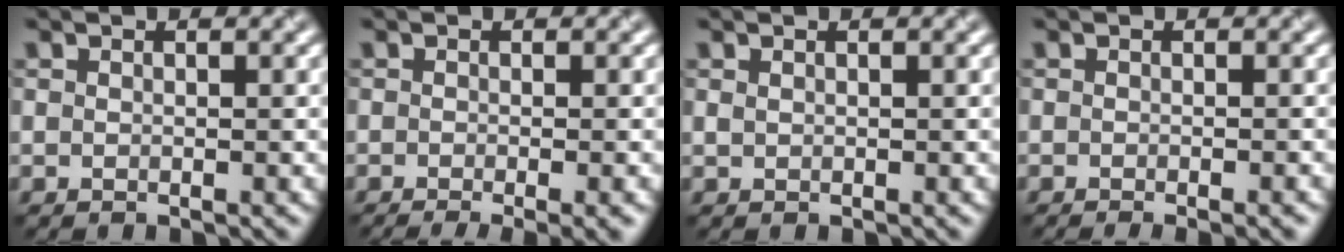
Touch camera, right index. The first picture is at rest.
{"total": 3.3, "force": [-1.8, 0.7, 2.7], "torque": [-0.039, -0.014, -0.024]}
{"total": 0.0}
{"total": 1.7, "force": [-1.3, 0.1, 1.1], "torque": [-0.015, -0.010, -0.017]}